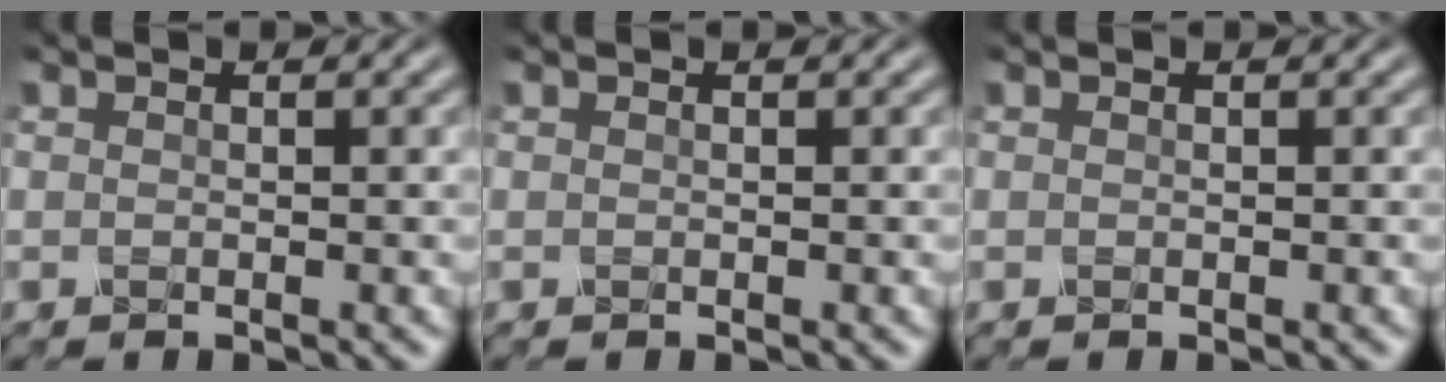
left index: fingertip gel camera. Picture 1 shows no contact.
{"total": 0.0}
{"total": 0.0}